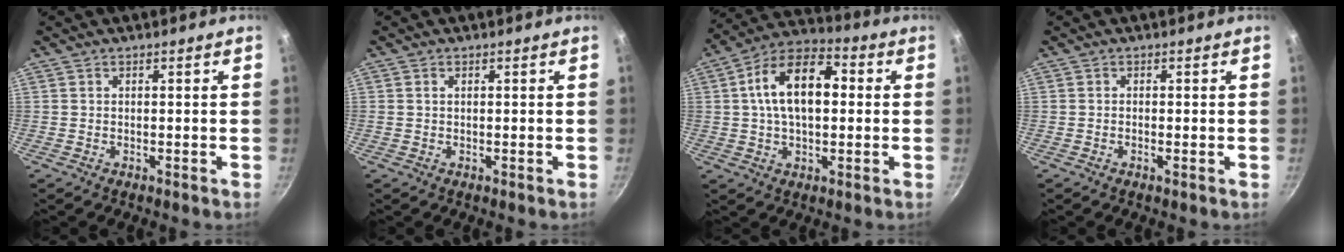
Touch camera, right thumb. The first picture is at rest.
{"total": 1.2, "force": [-1.0, -0.6, 0.1], "torque": [-0.032, 0.012, -0.025]}
{"total": 15.0, "force": [2.0, 8.7, 12.0], "torque": [-0.174, 0.030, 0.017]}
{"total": 0.0}